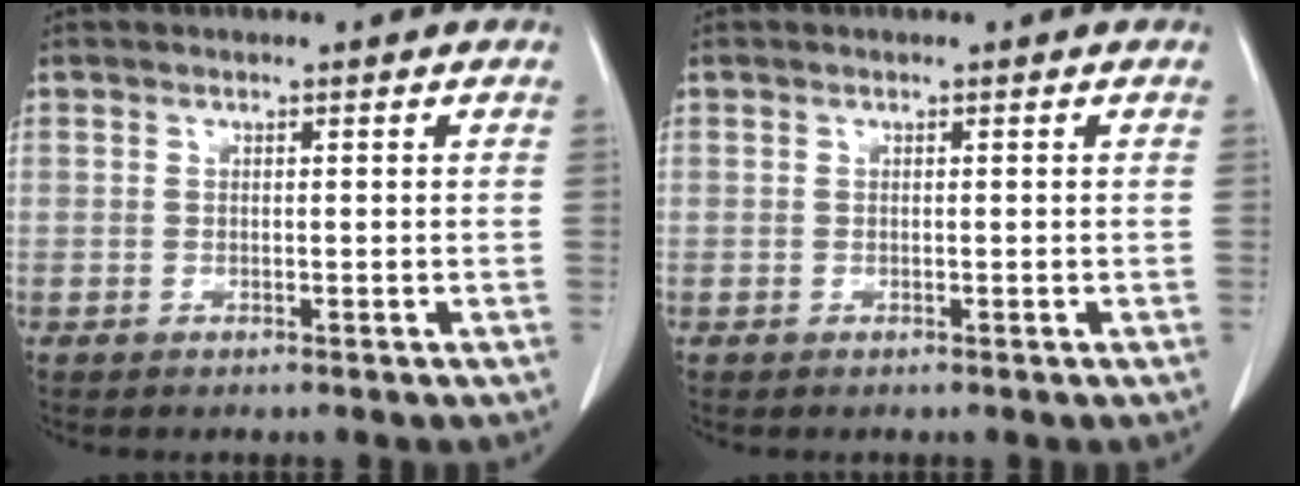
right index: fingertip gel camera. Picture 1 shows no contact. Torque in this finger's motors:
{"motor_torque": [0.00, 0.00, 0.00, 0.00]}